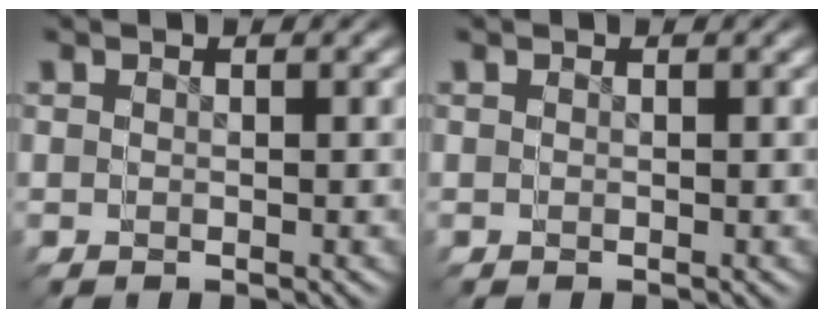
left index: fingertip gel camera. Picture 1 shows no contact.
{"total": 0.0}